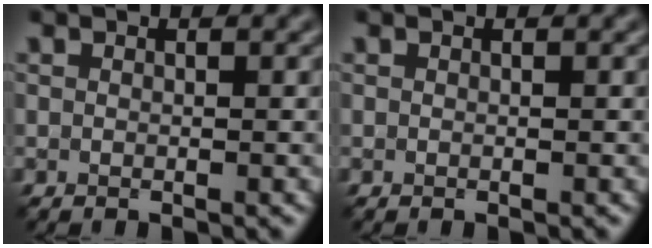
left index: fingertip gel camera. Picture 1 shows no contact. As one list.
[{"total": 0.0}]